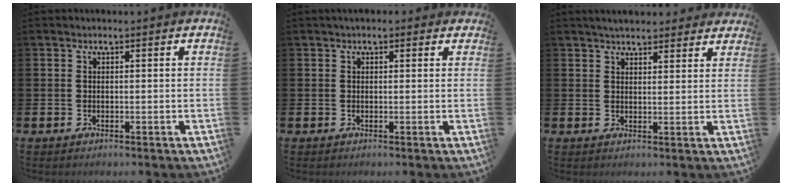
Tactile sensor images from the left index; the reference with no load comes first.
{"total": 1.2, "force": [0.9, 0.7, 0.5], "torque": [0.004, 0.003, 0.012]}
{"total": 3.9, "force": [3.7, 1.0, 0.8], "torque": [-0.017, -0.012, 0.067]}